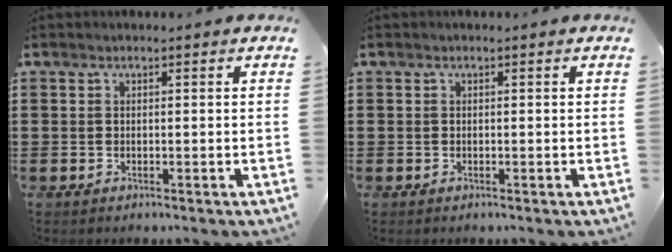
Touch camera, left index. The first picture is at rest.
{"total": 0.0}